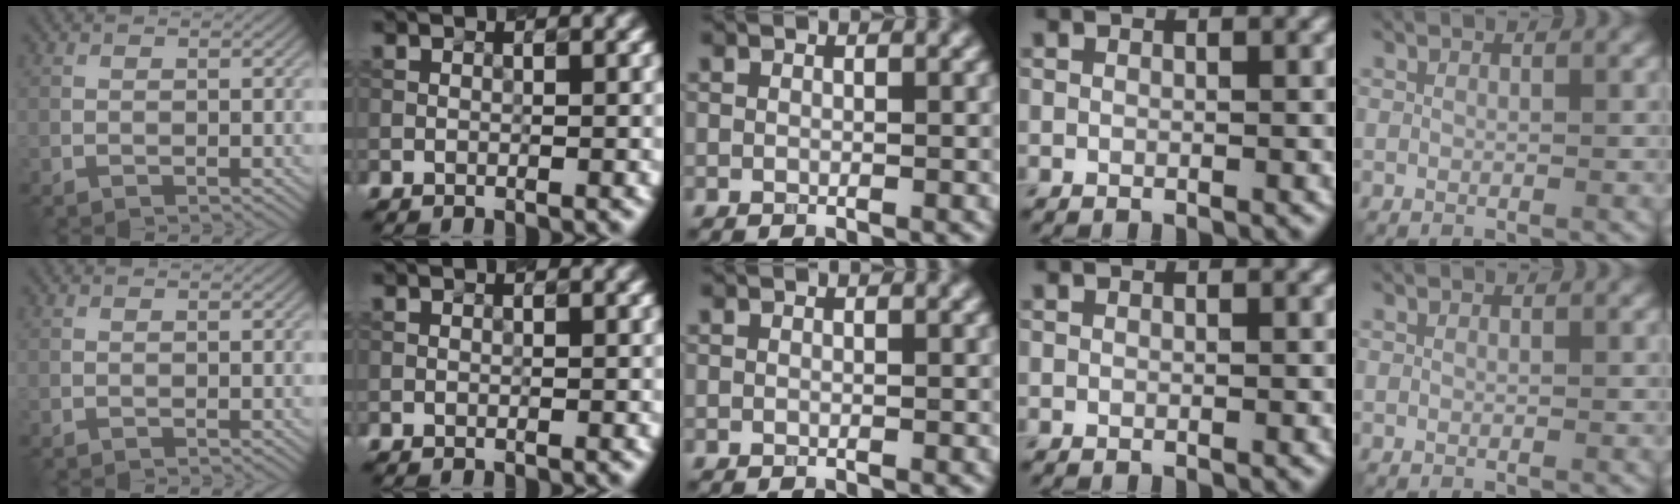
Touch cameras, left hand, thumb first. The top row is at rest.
{}